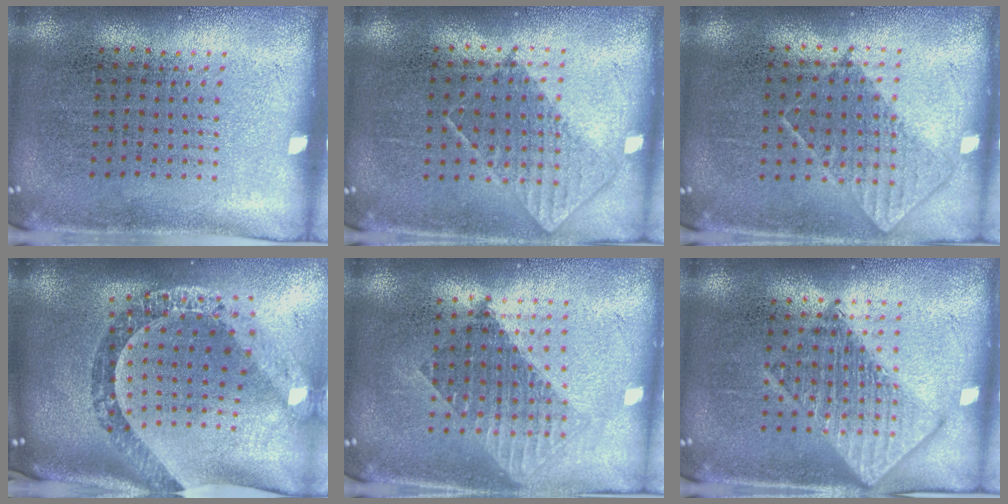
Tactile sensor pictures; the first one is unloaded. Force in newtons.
{"total": 0.8, "press": 0.8, "slide": 0.3}
{"total": 0.8, "press": 0.8, "slide": 0.3}
{"total": 2.5, "press": 2.0, "slide": 1.5}
{"total": 1.7, "press": 1.4, "slide": 1.0}
{"total": 2.9, "press": 2.9, "slide": 0.5}